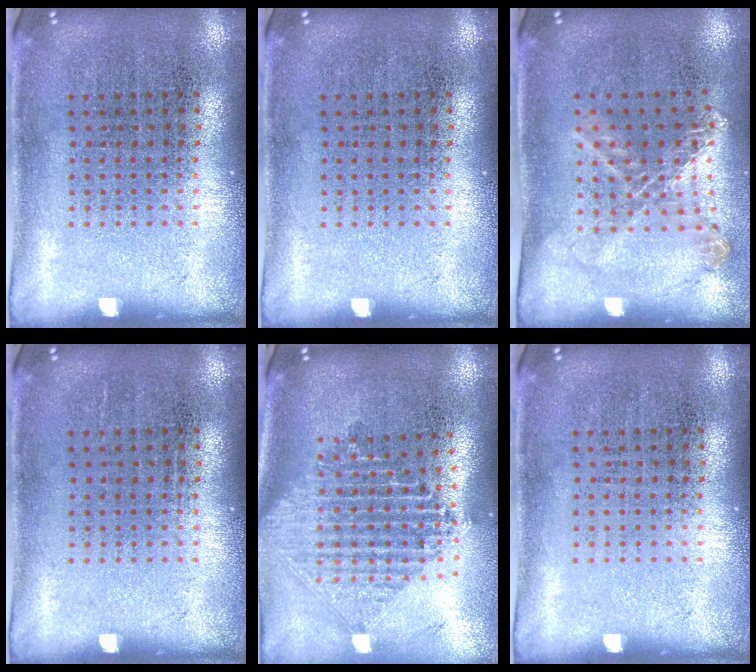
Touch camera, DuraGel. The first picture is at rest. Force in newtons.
{"total": 0.0}
{"total": 1.1, "press": 1.1, "slide": 0.3}
{"total": 0.0}
{"total": 2.4, "press": 1.9, "slide": 1.5}
{"total": 0.0}